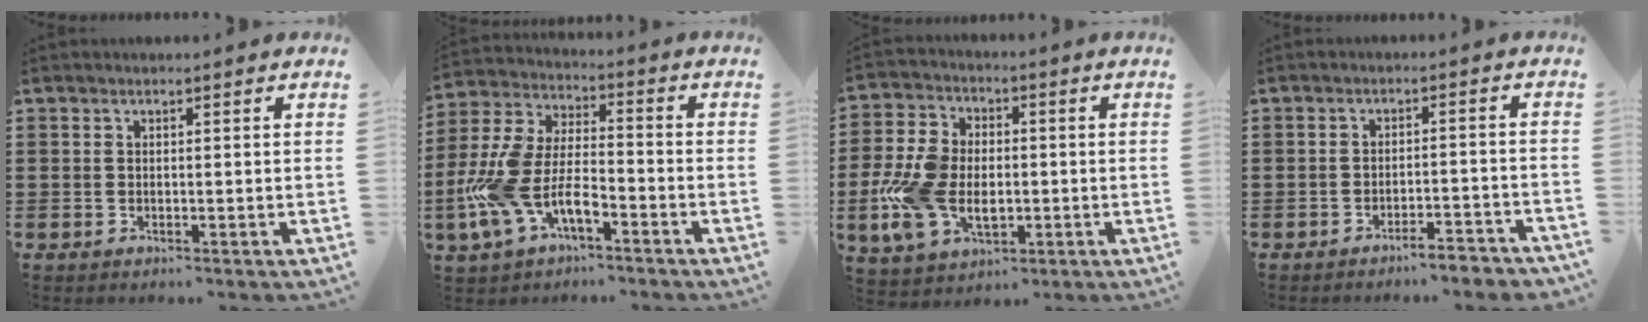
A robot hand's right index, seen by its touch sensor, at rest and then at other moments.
{"total": 9.5, "force": [-4.2, 4.4, 7.3], "torque": [-0.198, -0.013, -0.089]}
{"total": 9.5, "force": [-2.0, 6.4, 6.7], "torque": [-0.169, 0.004, -0.039]}
{"total": 3.4, "force": [-3.2, -0.2, 1.3], "torque": [-0.023, -0.003, -0.064]}